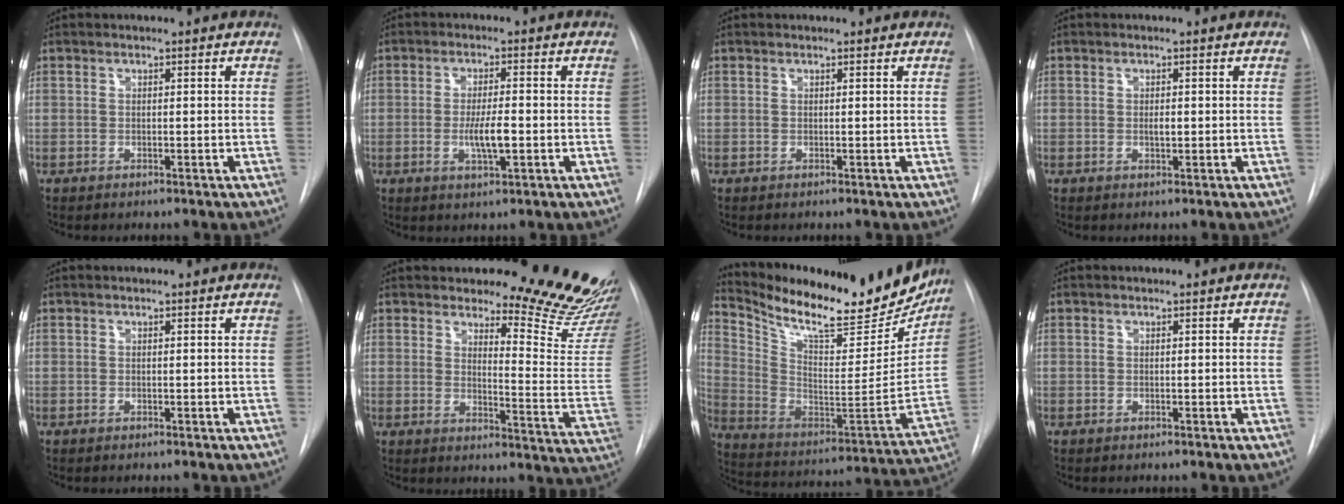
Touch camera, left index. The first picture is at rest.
{"total": 4.8, "force": [-1.4, 0.8, 4.5], "torque": [-0.085, -0.010, -0.023]}
{"total": 0.6, "force": [0.5, 0.2, 0.1], "torque": [-0.009, 0.005, 0.000]}
{"total": 1.2, "force": [-0.4, 0.4, 1.0], "torque": [-0.017, -0.005, -0.007]}
{"total": 0.0}
{"total": 16.7, "force": [15.7, 2.1, 5.3], "torque": [-0.046, -0.146, 0.160]}
{"total": 27.1, "force": [22.6, 7.5, 13.1], "torque": [-0.219, -0.040, 0.325]}
{"total": 0.0}